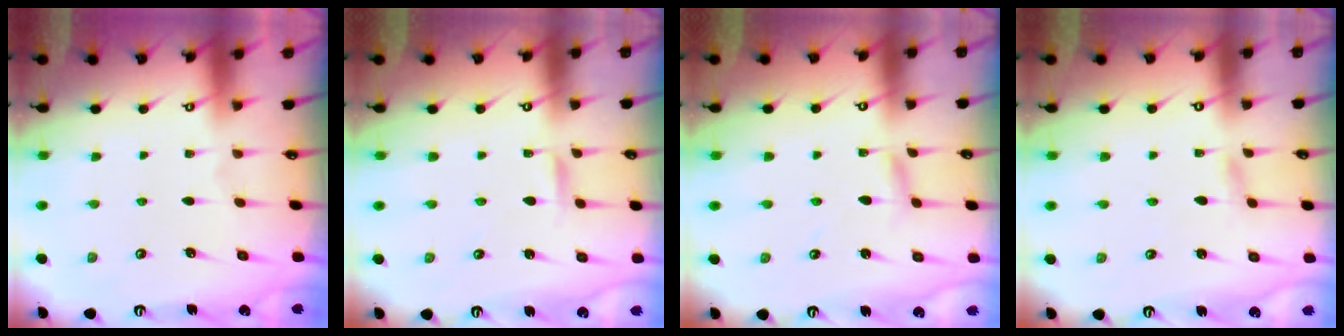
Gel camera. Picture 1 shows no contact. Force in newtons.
{"total": 1.6, "press": 1.6, "slide": 0.2}
{"total": 2.3, "press": 2.3, "slide": 0.1}
{"total": 1.7, "press": 1.7, "slide": 0.1}